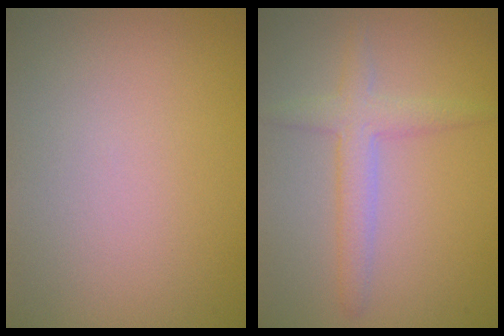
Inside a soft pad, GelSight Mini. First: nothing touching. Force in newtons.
{"total": 2.9, "press": 2.9, "slide": 0.2}